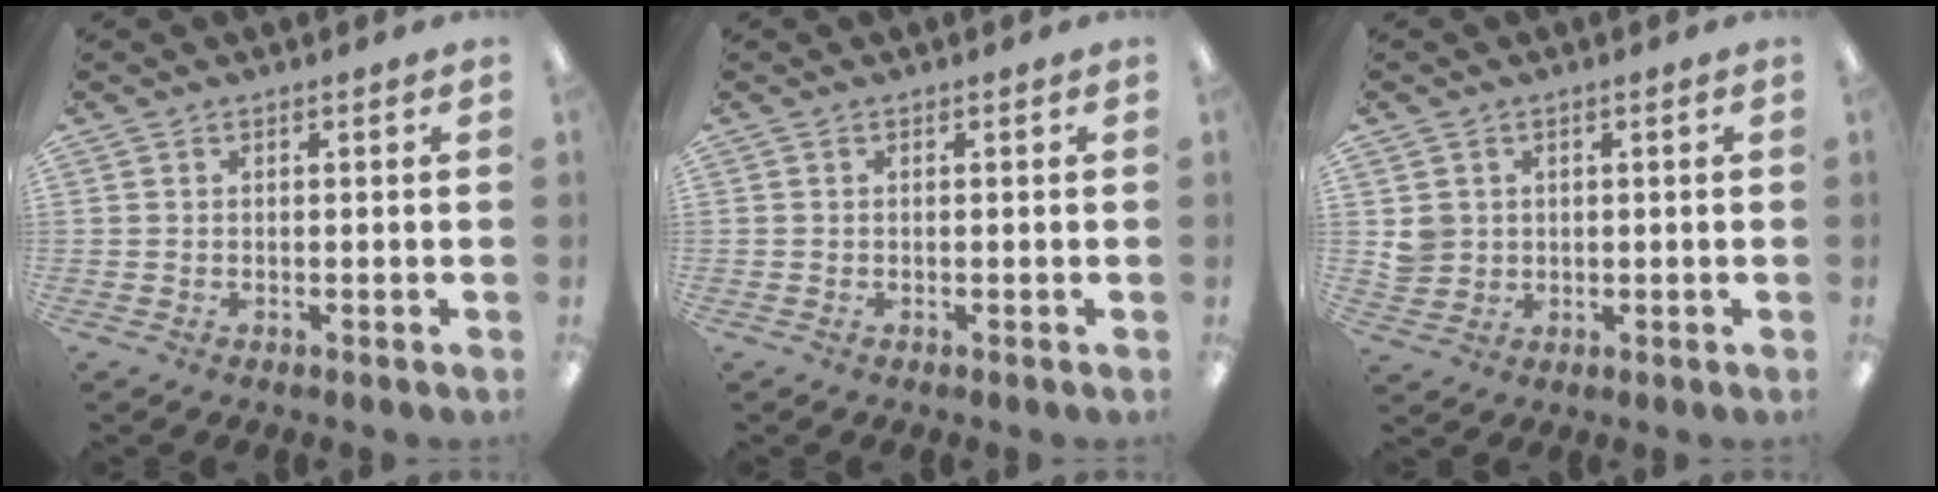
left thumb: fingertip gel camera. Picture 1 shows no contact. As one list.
[{"total": 0.0}, {"total": 4.0, "force": [1.0, 3.9, 0.4], "torque": [-0.011, 0.006, 0.019]}]